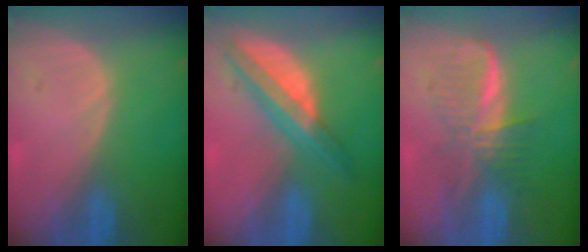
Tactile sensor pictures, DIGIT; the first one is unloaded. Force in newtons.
{"total": 7.4, "press": 6.2, "slide": 3.9}
{"total": 6.2, "press": 6.1, "slide": 0.8}